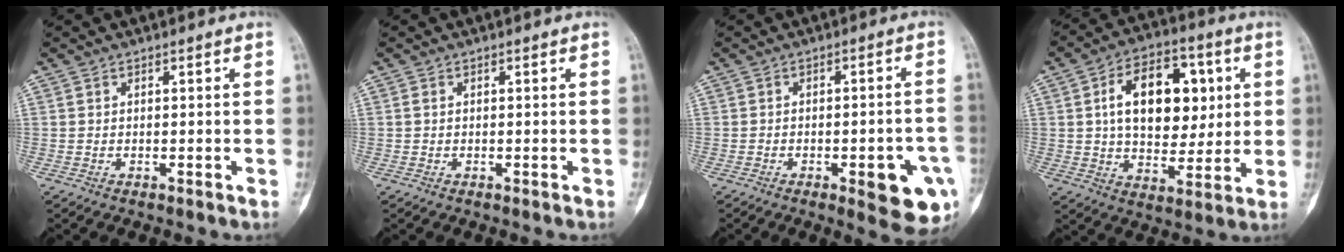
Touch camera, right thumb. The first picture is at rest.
{"total": 0.6, "force": [0.1, 0.5, 0.4], "torque": [-0.004, 0.001, -0.001]}
{"total": 11.2, "force": [-4.1, 3.6, 9.8], "torque": [-0.097, 0.013, -0.042]}
{"total": 17.9, "force": [3.8, 11.3, 13.4], "torque": [-0.165, 0.003, 0.059]}